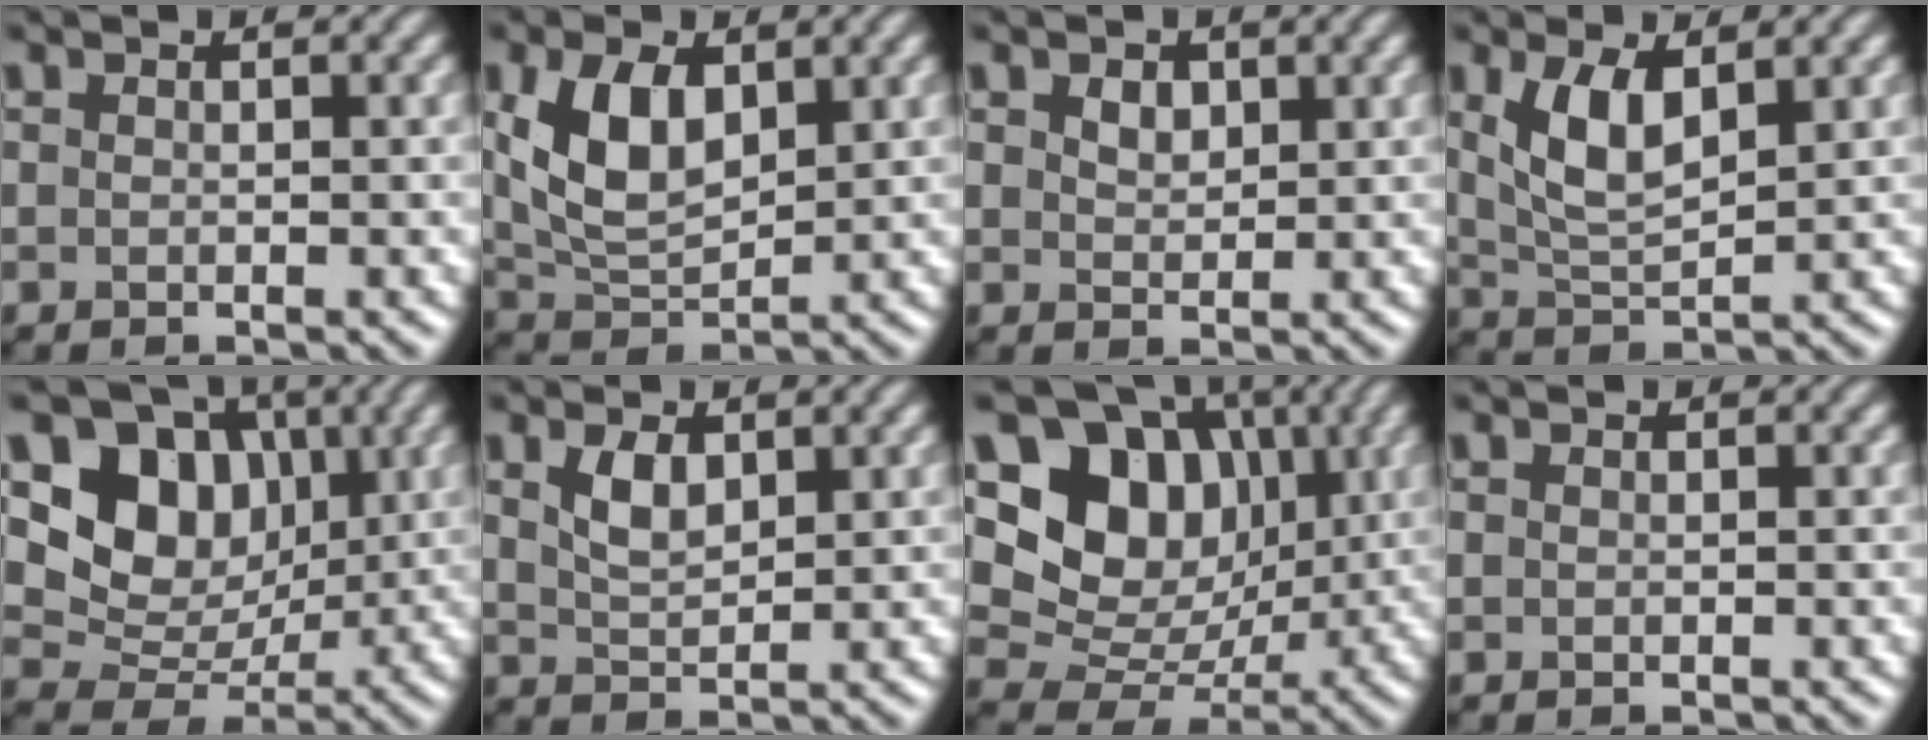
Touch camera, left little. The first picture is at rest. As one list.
[{"total": 6.2, "force": [1.9, 3.4, 4.8], "torque": [-0.103, 0.001, 0.039]}, {"total": 1.7, "force": [0.9, 1.1, 0.9], "torque": [-0.020, 0.000, 0.018]}, {"total": 4.6, "force": [1.8, 1.9, 3.7], "torque": [-0.085, -0.002, 0.038]}, {"total": 8.7, "force": [2.7, 6.9, 4.5], "torque": [-0.072, -0.012, 0.039]}, {"total": 2.7, "force": [1.3, 1.4, 1.9], "torque": [-0.044, -0.001, 0.030]}, {"total": 12.5, "force": [3.8, 9.9, 6.6], "torque": [-0.113, 0.027, 0.054]}, {"total": 0.0}]